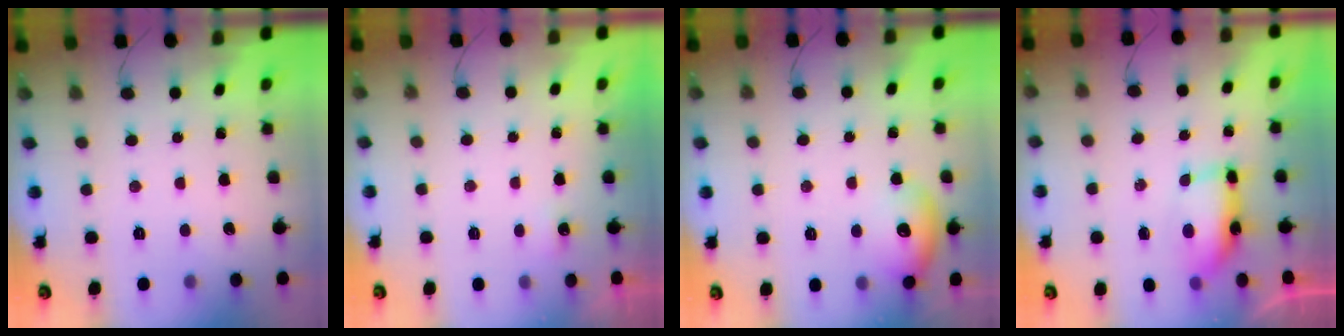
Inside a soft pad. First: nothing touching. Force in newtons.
{"total": 3.3, "press": 0.9, "slide": 3.2}
{"total": 10.6, "press": 10.5, "slide": 1.3}
{"total": 7.4, "press": 7.3, "slide": 0.9}